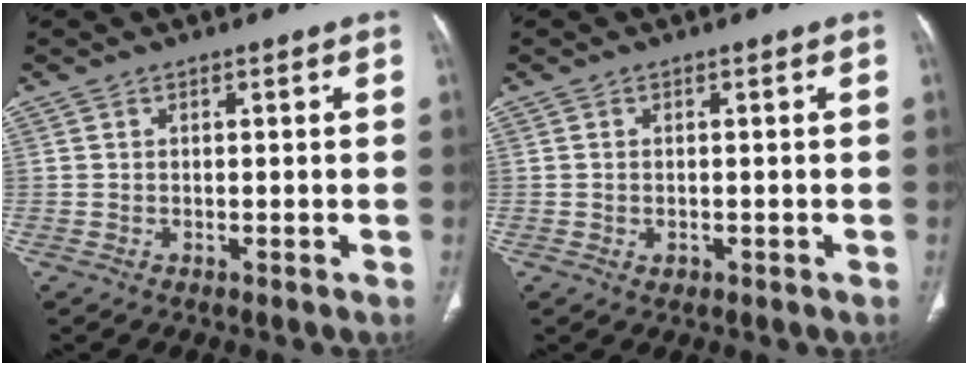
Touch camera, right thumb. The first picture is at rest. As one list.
[{"total": 1.3, "force": [-0.3, 1.0, 0.8], "torque": [-0.011, 0.004, -0.001]}]